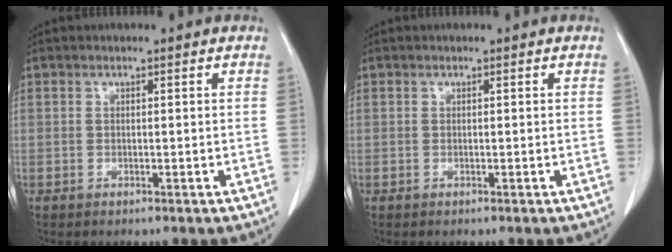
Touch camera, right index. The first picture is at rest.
{"total": 0.0}